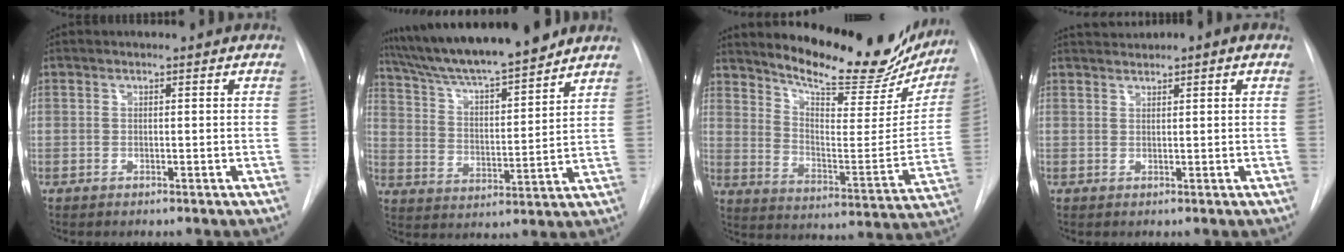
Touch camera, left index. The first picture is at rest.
{"total": 16.8, "force": [14.8, 1.2, 7.8], "torque": [-0.133, 0.007, 0.248]}
{"total": 22.2, "force": [19.5, 5.5, 9.1], "torque": [-0.130, -0.052, 0.263]}
{"total": 1.7, "force": [1.3, 0.4, 1.0], "torque": [-0.015, 0.017, 0.026]}